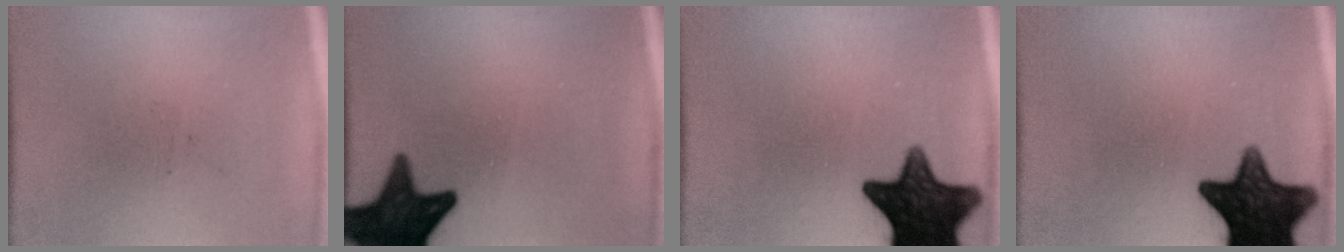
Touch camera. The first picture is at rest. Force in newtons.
{"total": 16.6}
{"total": 15.0}
{"total": 15.0}